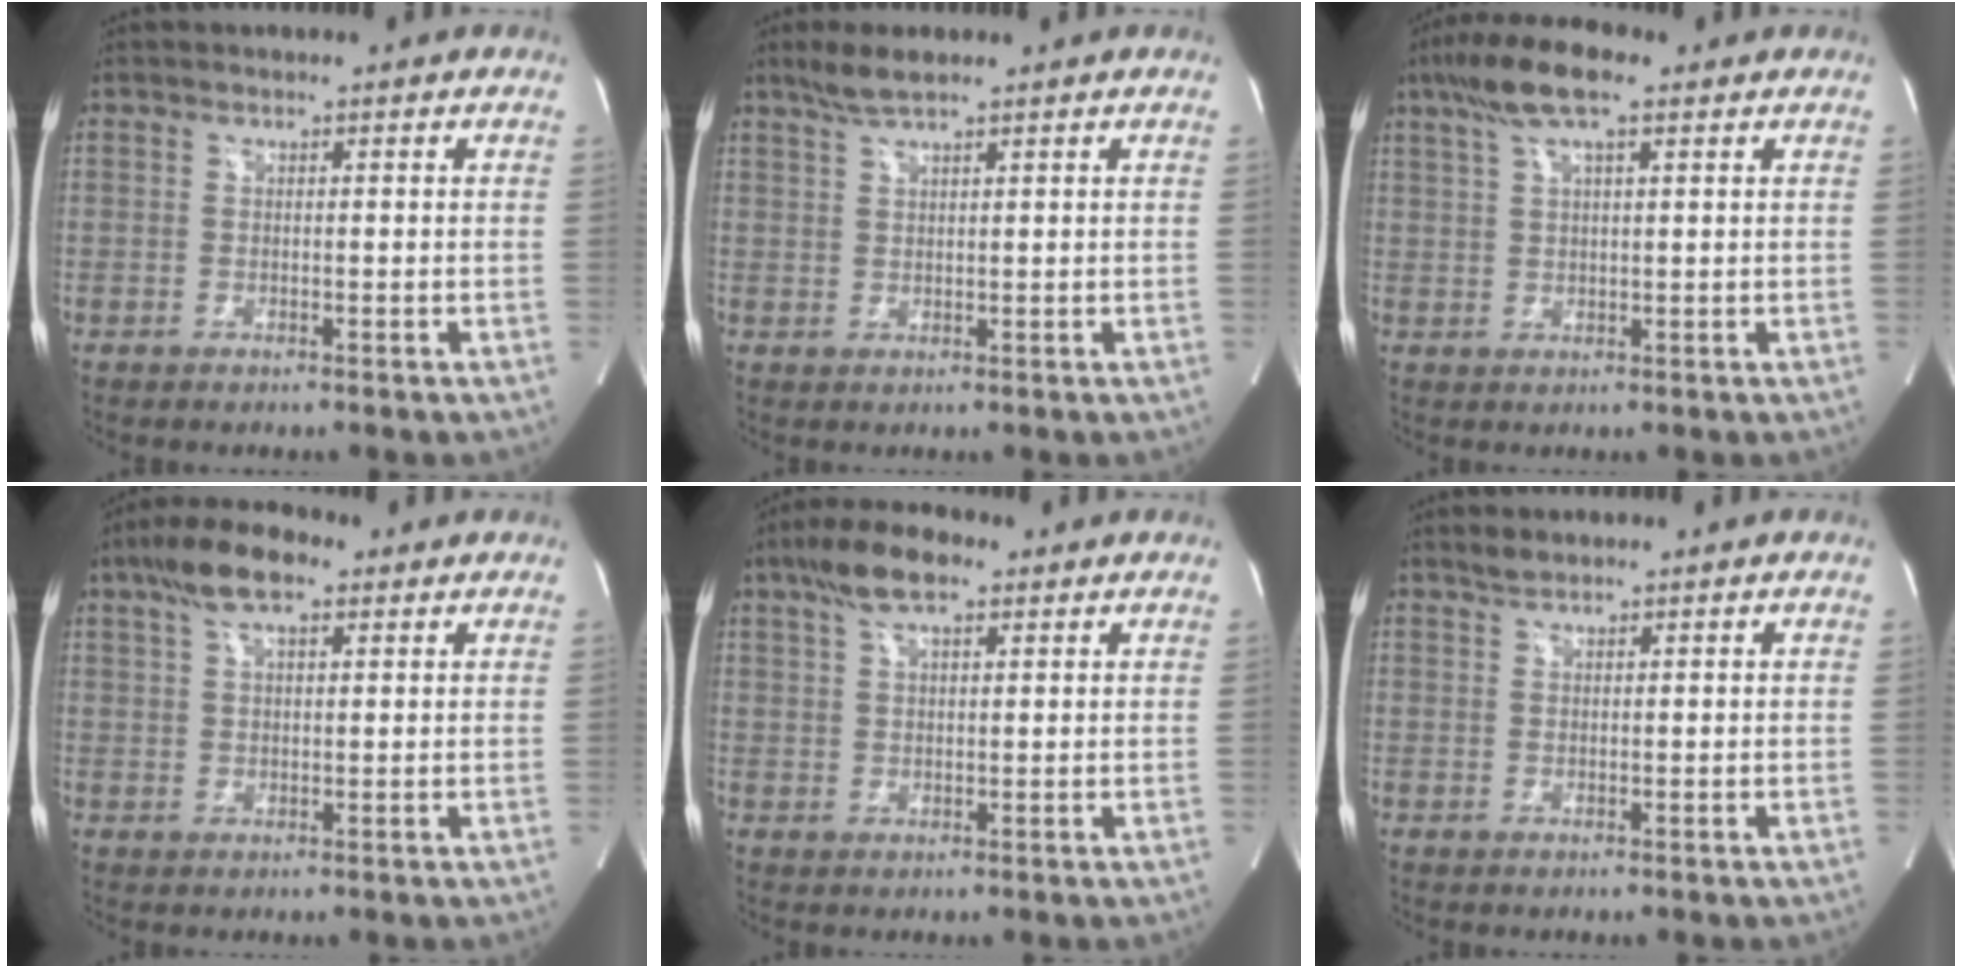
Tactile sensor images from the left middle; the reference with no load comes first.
{"total": 3.4, "force": [2.8, 0.2, 2.0], "torque": [-0.053, 0.007, 0.058]}
{"total": 8.3, "force": [5.1, 1.8, 6.3], "torque": [-0.132, 0.026, 0.090]}
{"total": 7.8, "force": [4.7, 2.6, 5.7], "torque": [-0.116, 0.025, 0.083]}
{"total": 6.5, "force": [4.2, 2.0, 4.6], "torque": [-0.096, 0.019, 0.077]}
{"total": 1.3, "force": [1.2, 0.2, 0.4], "torque": [-0.014, 0.004, 0.027]}